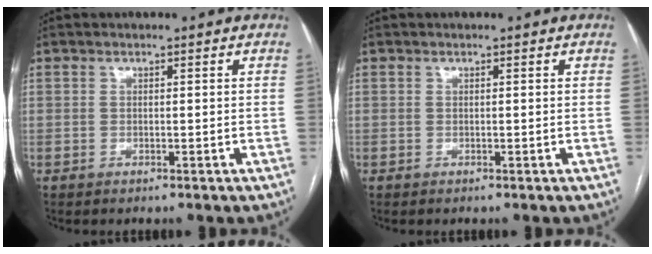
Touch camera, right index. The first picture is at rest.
{"total": 0.0}